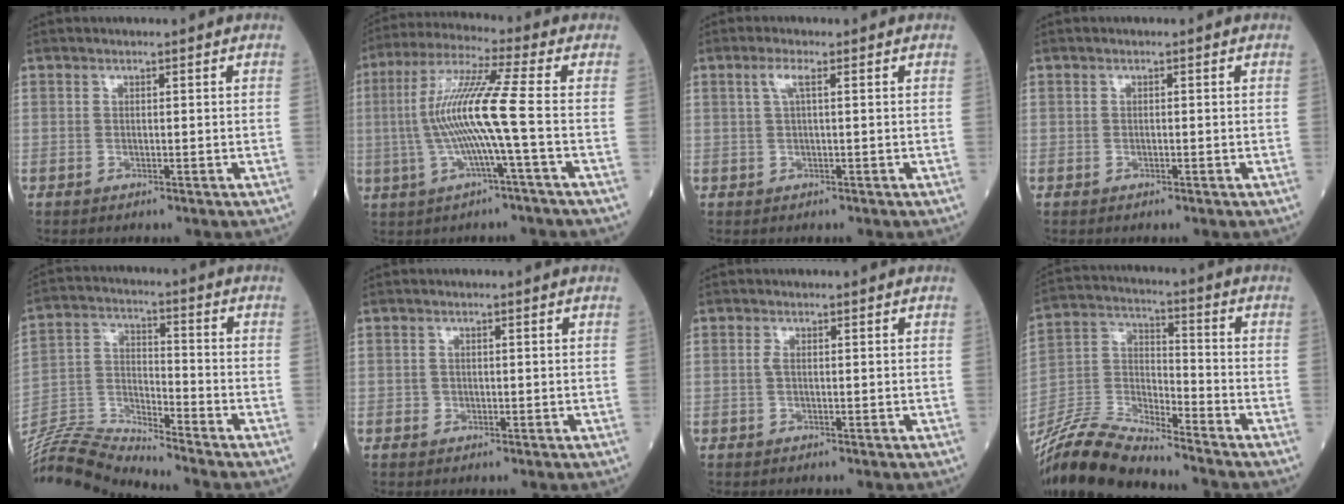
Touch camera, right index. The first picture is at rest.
{"total": 11.4, "force": [-1.2, -1.1, 11.3], "torque": [-0.231, 0.013, -0.028]}
{"total": 1.8, "force": [0.4, 0.1, 1.7], "torque": [-0.039, 0.010, 0.008]}
{"total": 0.0}
{"total": 10.0, "force": [-9.9, -1.5, 0.4], "torque": [-0.016, 0.019, -0.188]}
{"total": 0.6, "force": [-0.2, 0.6, 0.0], "torque": [0.001, 0.004, -0.005]}
{"total": 0.6, "force": [-0.2, 0.1, 0.6], "torque": [-0.013, 0.001, -0.007]}
{"total": 14.1, "force": [-13.2, 0.9, 4.8], "torque": [-0.100, 0.006, -0.257]}